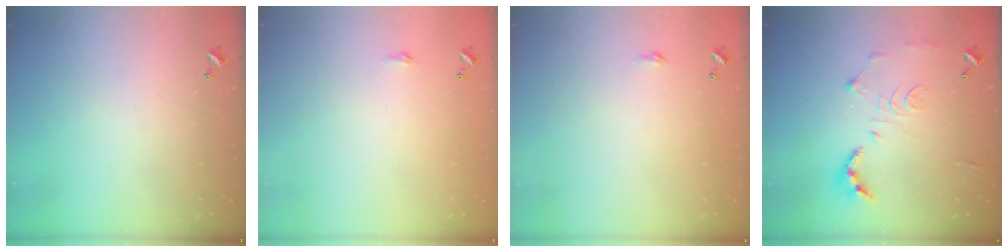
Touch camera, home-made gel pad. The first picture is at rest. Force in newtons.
{"total": 1.8, "press": 1.8, "slide": 0.3}
{"total": 1.8, "press": 1.8, "slide": 0.3}
{"total": 10.7, "press": 10.6, "slide": 0.5}